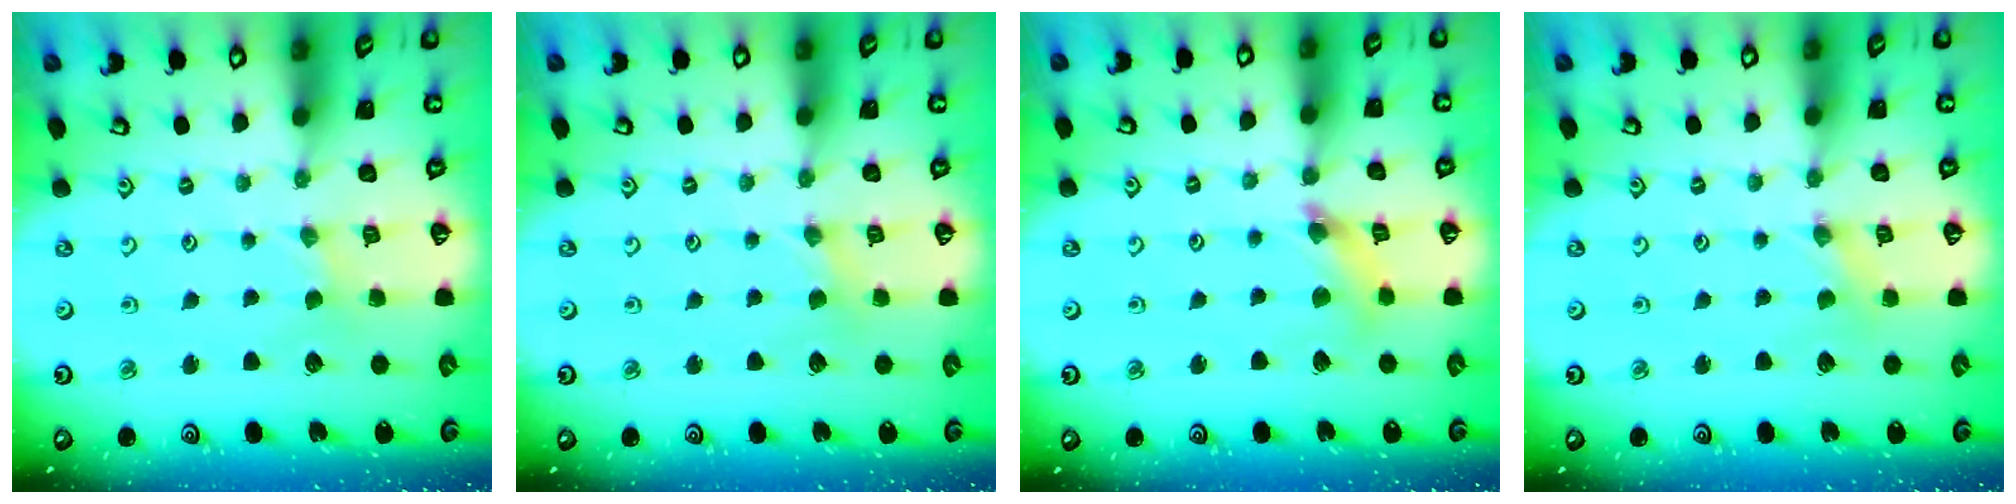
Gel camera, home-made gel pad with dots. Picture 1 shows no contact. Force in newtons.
{"total": 1.7, "press": 1.7, "slide": 0.3}
{"total": 6.2, "press": 6.2, "slide": 0.7}
{"total": 1.0, "press": 1.0, "slide": 0.2}